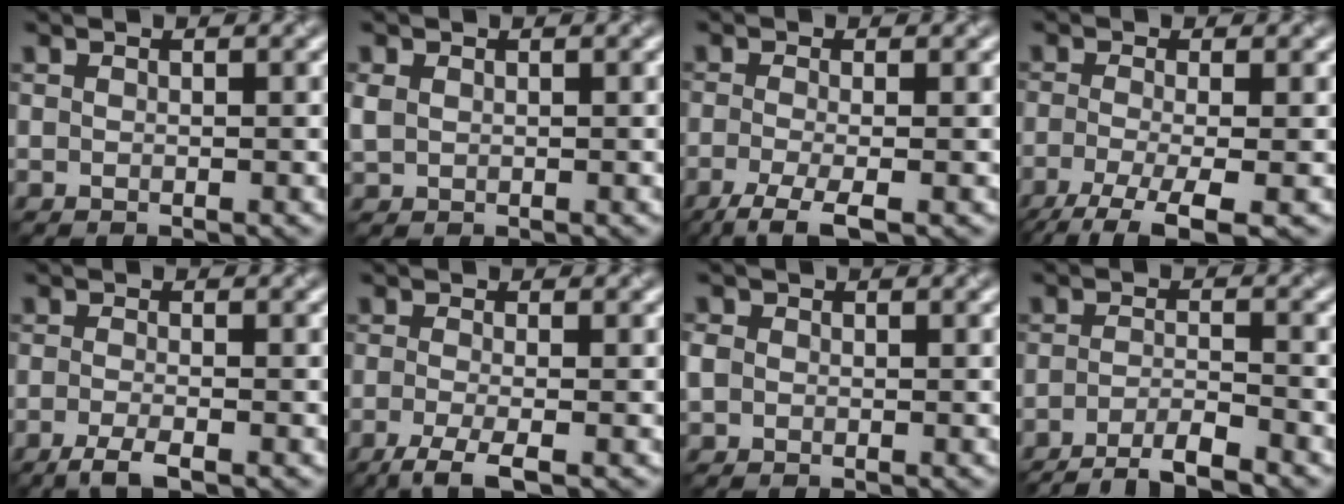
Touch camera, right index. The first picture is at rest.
{"total": 1.3, "force": [0.4, 1.0, 0.7], "torque": [-0.017, 0.002, 0.010]}
{"total": 3.7, "force": [-2.1, 0.9, 2.9], "torque": [-0.054, -0.008, -0.049]}
{"total": 5.7, "force": [-3.2, 1.5, 4.4], "torque": [-0.076, -0.010, -0.066]}
{"total": 2.3, "force": [-1.5, 0.5, 1.7], "torque": [-0.036, -0.005, -0.034]}
{"total": 3.3, "force": [-1.9, 0.7, 2.6], "torque": [-0.050, -0.008, -0.046]}
{"total": 1.6, "force": [0.1, 1.5, 0.6], "torque": [-0.011, 0.000, -0.003]}
{"total": 4.8, "force": [-3.8, 0.9, 2.9], "torque": [-0.042, 0.001, -0.073]}